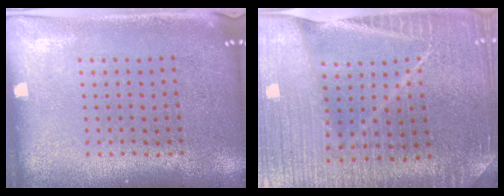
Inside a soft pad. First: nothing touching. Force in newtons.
{"total": 3.6, "press": 3.5, "slide": 0.7}